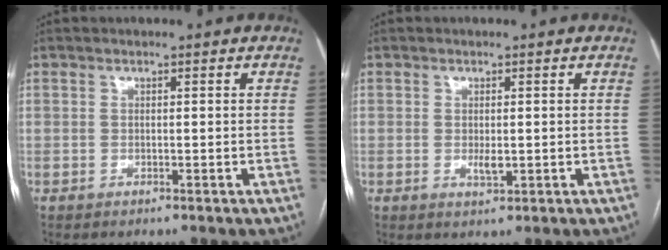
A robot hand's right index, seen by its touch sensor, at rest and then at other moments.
{"total": 2.1, "force": [-0.2, 0.7, 1.9], "torque": [-0.036, -0.004, -0.001]}